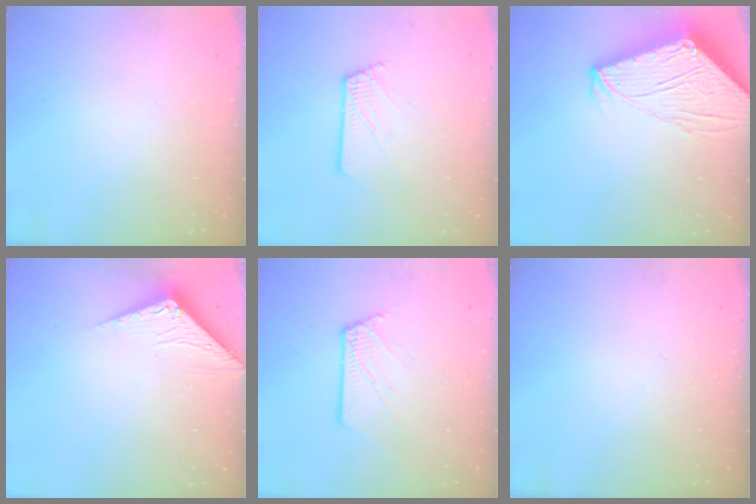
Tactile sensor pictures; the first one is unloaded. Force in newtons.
{"total": 2.6, "press": 2.6, "slide": 0.3}
{"total": 13.1, "press": 13.0, "slide": 1.8}
{"total": 3.4, "press": 3.4, "slide": 0.3}
{"total": 3.3, "press": 3.2, "slide": 0.3}
{"total": 0.0}